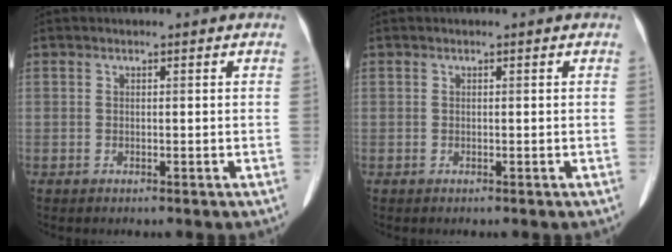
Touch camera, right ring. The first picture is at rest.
{"total": 0.0}